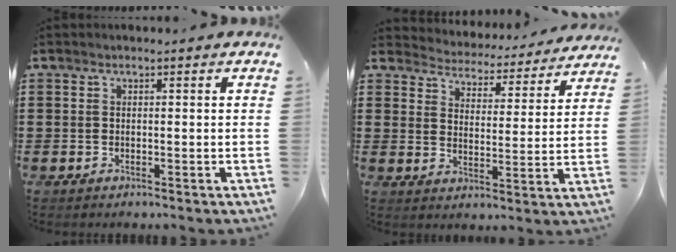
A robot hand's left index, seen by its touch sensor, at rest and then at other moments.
{"total": 4.4, "force": [4.4, 0.1, -0.4], "torque": [-0.023, -0.040, 0.072]}